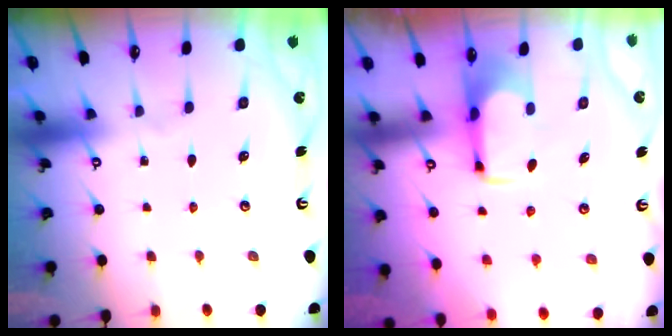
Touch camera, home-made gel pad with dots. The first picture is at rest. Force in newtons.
{"total": 1.8, "press": 1.7, "slide": 0.5}